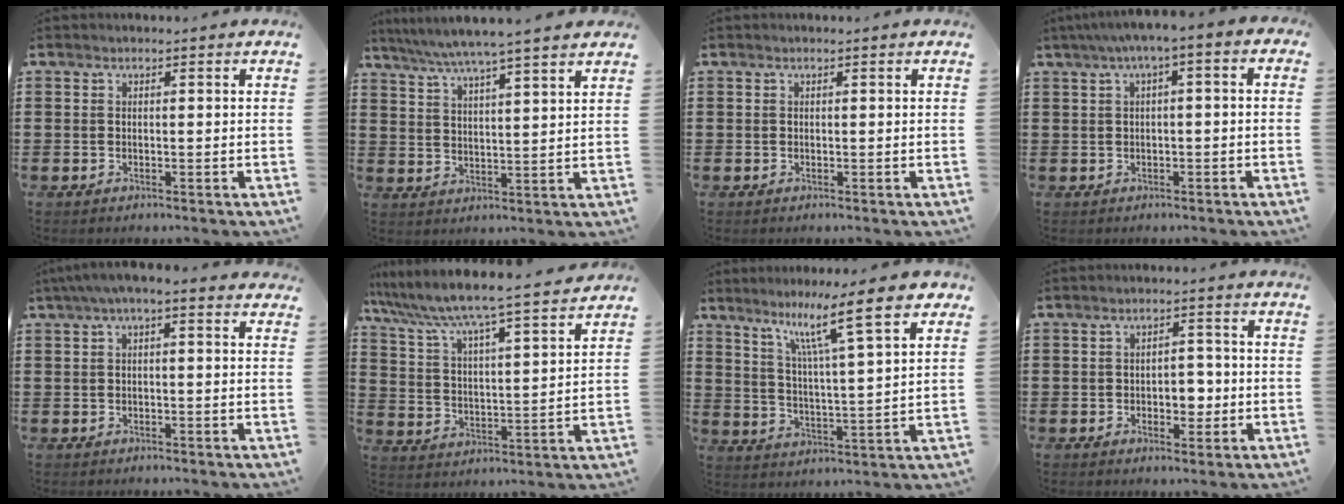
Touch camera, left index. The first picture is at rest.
{"total": 5.5, "force": [4.8, -0.6, 2.5], "torque": [-0.067, -0.026, 0.082]}
{"total": 0.0}
{"total": 3.0, "force": [-0.9, 0.5, 2.8], "torque": [-0.050, 0.004, -0.023]}
{"total": 2.1, "force": [0.3, 0.5, 2.0], "torque": [-0.036, 0.004, 0.002]}
{"total": 5.5, "force": [5.2, -0.7, 1.7], "torque": [-0.061, -0.049, 0.080]}
{"total": 11.0, "force": [7.7, 0.6, 7.9], "torque": [-0.151, -0.038, 0.119]}
{"total": 4.2, "force": [-0.9, 2.6, 3.1], "torque": [-0.053, 0.005, -0.023]}